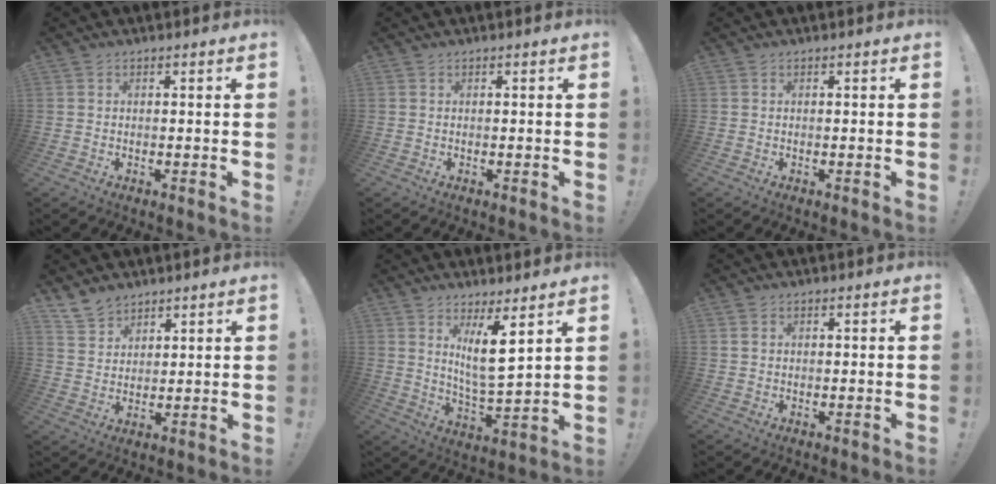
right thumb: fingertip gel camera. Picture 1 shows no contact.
{"total": 0.0}
{"total": 0.0}
{"total": 6.9, "force": [5.7, 3.7, 1.1], "torque": [-0.027, -0.036, 0.113]}
{"total": 10.7, "force": [5.0, 1.9, 9.3], "torque": [-0.158, -0.035, 0.082]}
{"total": 0.9, "force": [0.4, 0.7, 0.5], "torque": [-0.005, 0.000, 0.007]}